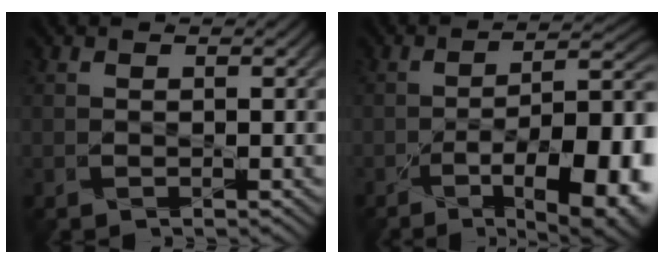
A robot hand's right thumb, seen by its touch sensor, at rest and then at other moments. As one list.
[{"total": 15.6, "force": [-7.9, 4.7, 12.6], "torque": [-0.175, 0.000, -0.118]}]